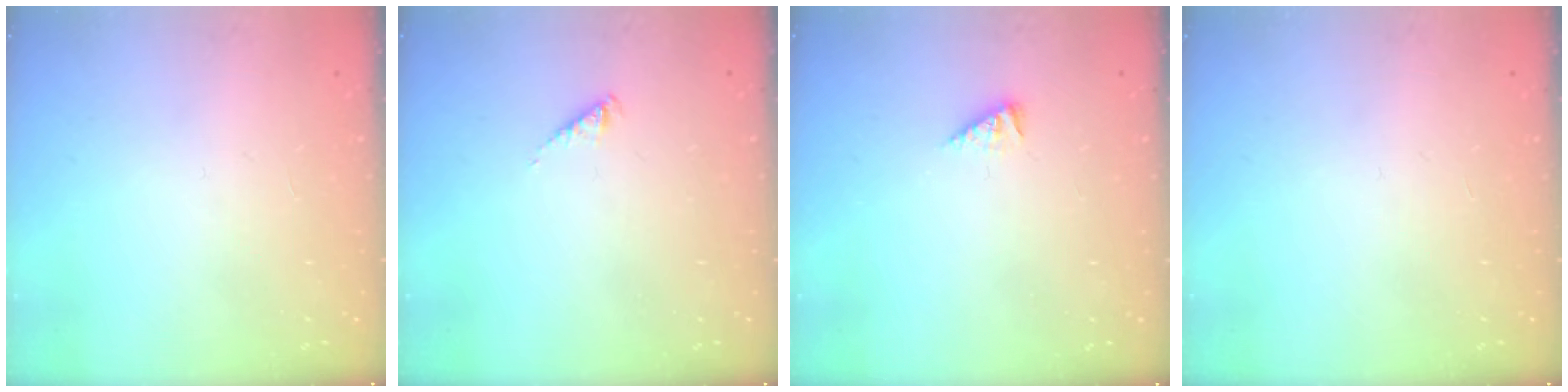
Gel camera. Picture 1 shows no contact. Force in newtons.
{"total": 2.4, "press": 2.4, "slide": 0.3}
{"total": 1.8, "press": 1.8, "slide": 0.4}
{"total": 0.0}